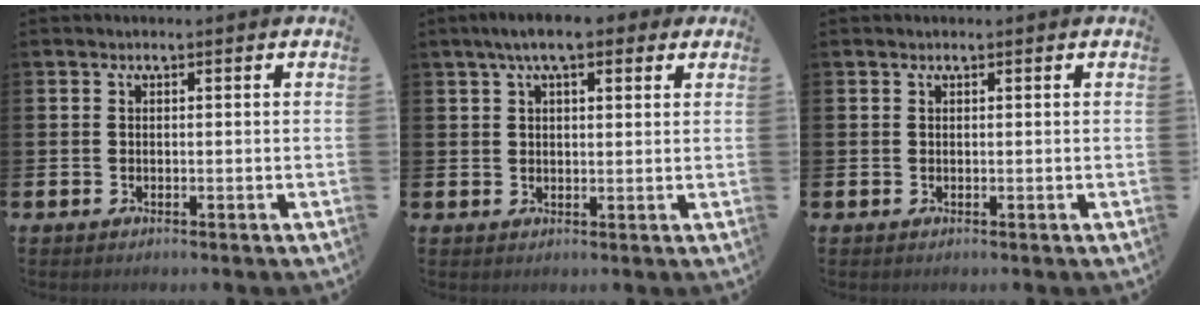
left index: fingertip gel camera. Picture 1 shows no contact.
{"total": 6.1, "force": [4.4, 2.1, 3.6], "torque": [-0.061, -0.004, 0.075]}
{"total": 0.0}